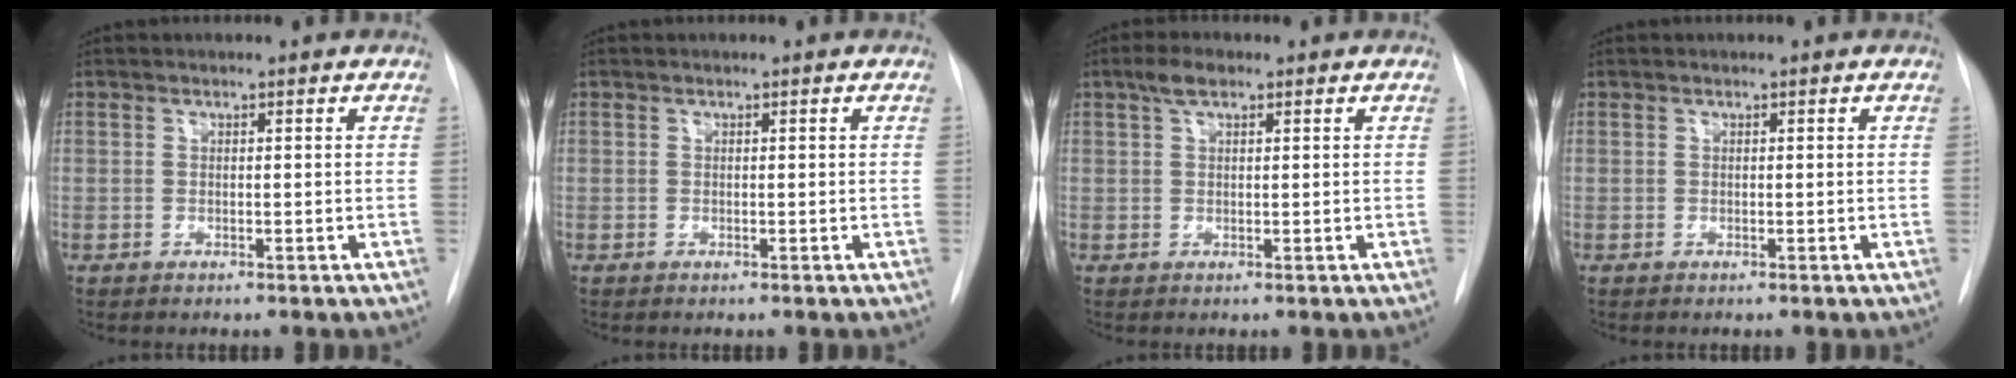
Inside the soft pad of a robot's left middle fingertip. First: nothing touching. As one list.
[{"total": 0.0}, {"total": 2.7, "force": [1.7, 1.0, 1.9], "torque": [-0.042, 0.012, 0.032]}, {"total": 0.0}]